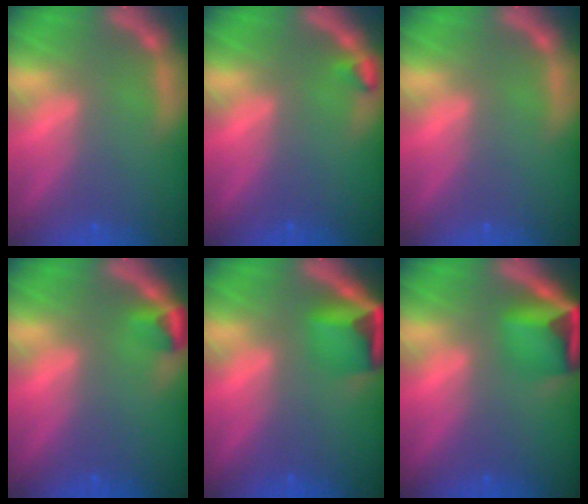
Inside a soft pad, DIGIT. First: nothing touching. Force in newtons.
{"total": 0.9}
{"total": 0.0}
{"total": 1.9}
{"total": 5.4}
{"total": 6.0}